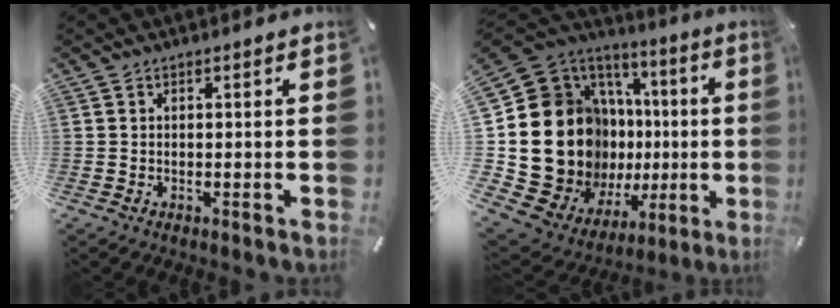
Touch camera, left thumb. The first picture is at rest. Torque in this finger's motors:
{"motor_torque": [2.41, 2.59, 2.02, -0.15, 0.25]}